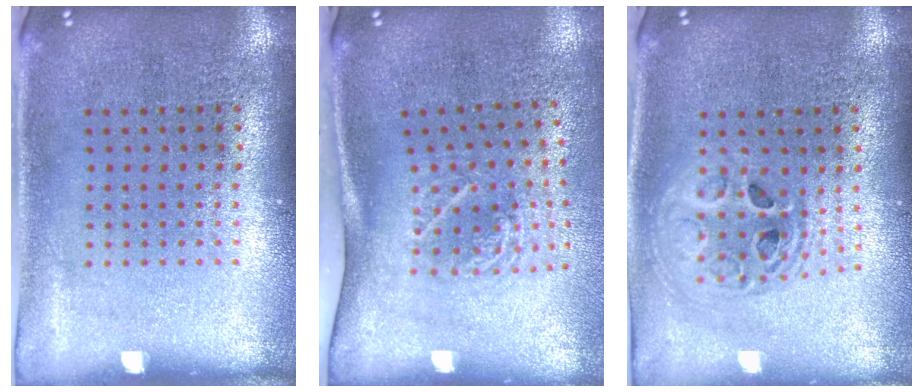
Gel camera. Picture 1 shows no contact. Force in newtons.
{"total": 1.8, "press": 1.3, "slide": 1.3}
{"total": 2.0, "press": 1.6, "slide": 1.2}